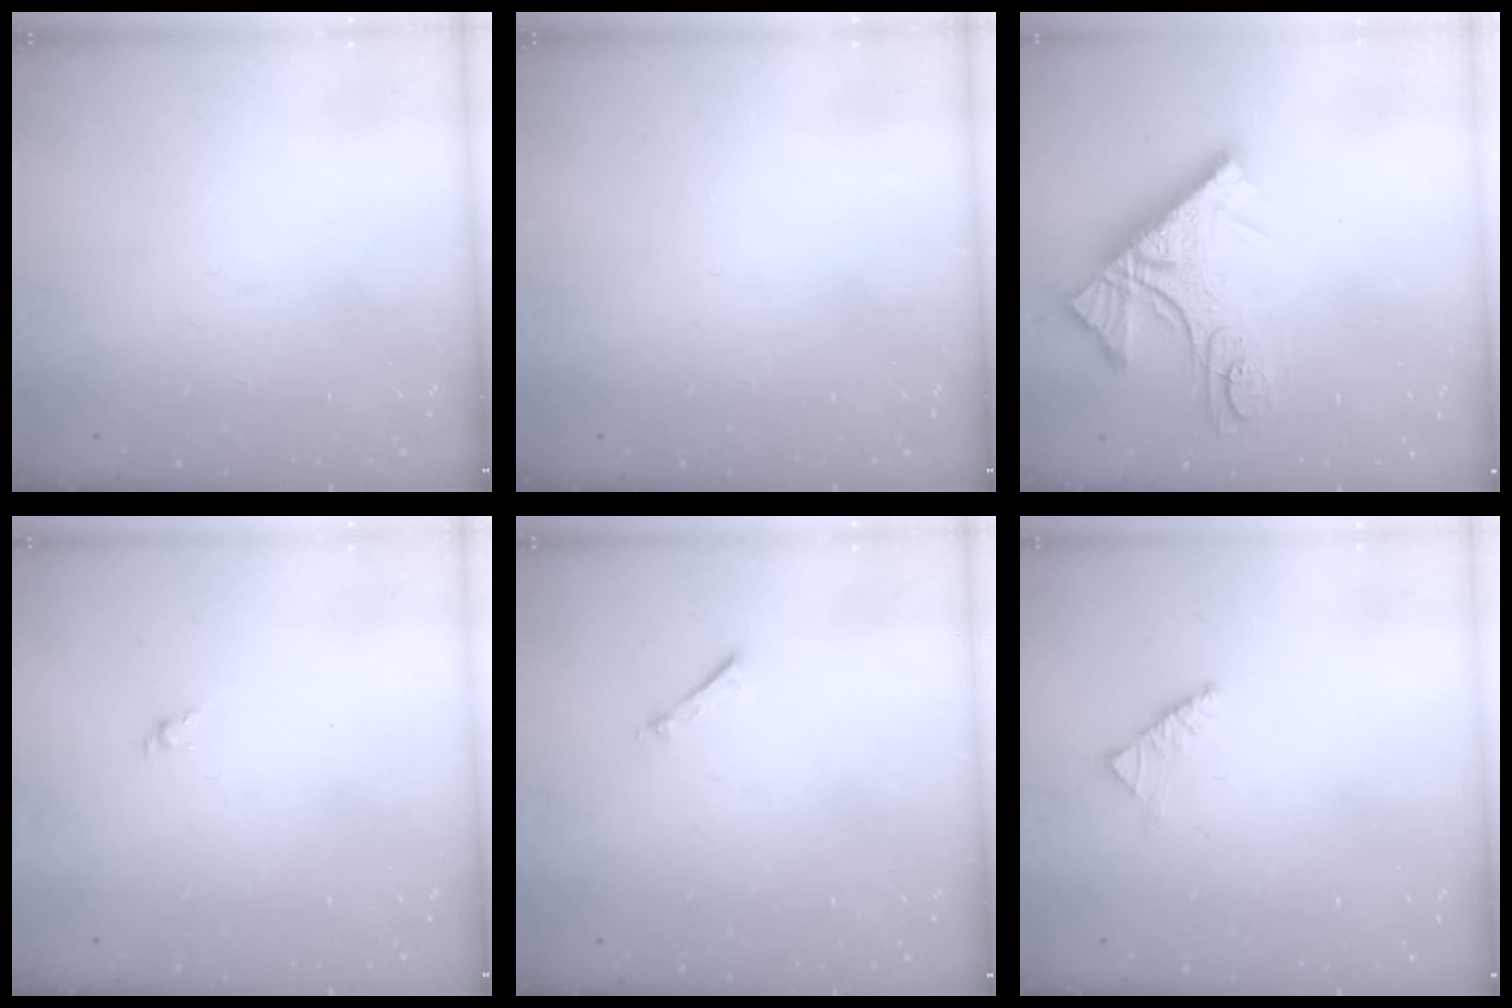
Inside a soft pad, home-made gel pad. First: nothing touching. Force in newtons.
{"total": 0.0}
{"total": 14.0, "press": 13.9, "slide": 1.3}
{"total": 1.6, "press": 1.5, "slide": 0.6}
{"total": 0.6, "press": 0.6, "slide": 0.2}
{"total": 2.6, "press": 2.5, "slide": 0.8}